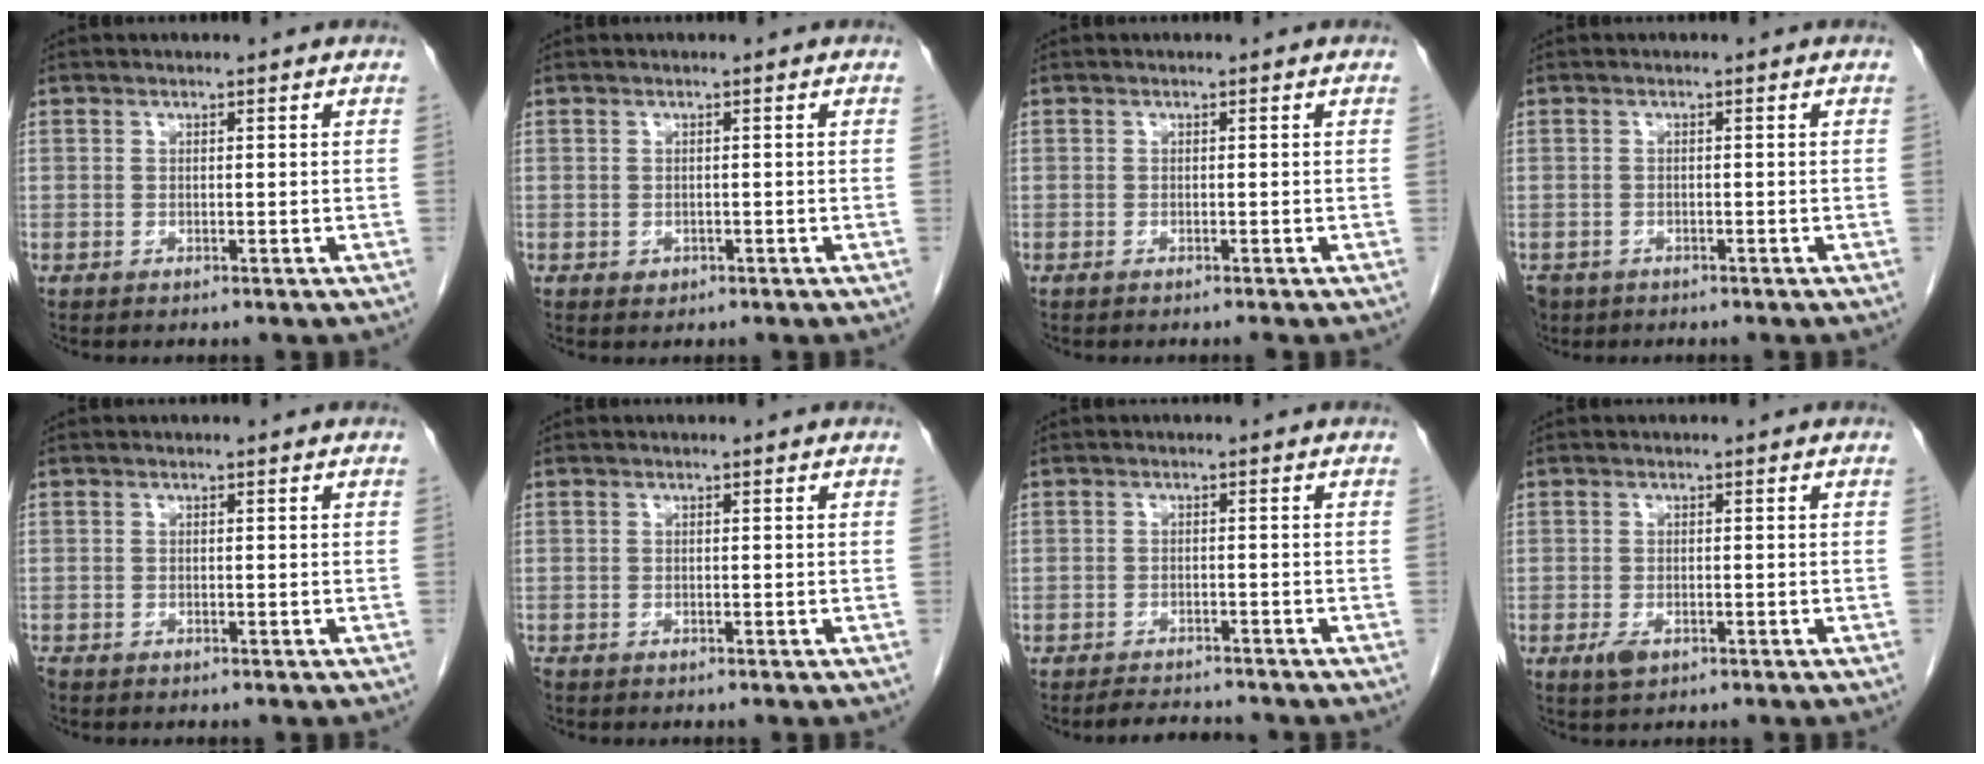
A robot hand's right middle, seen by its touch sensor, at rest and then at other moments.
{"total": 0.9, "force": [-0.3, 0.8, 0.3], "torque": [-0.007, 0.002, 0.000]}
{"total": 0.5, "force": [-0.4, -0.1, 0.2], "torque": [-0.007, -0.001, -0.009]}
{"total": 5.1, "force": [-3.4, 3.6, 1.5], "torque": [-0.036, -0.003, -0.056]}
{"total": 0.9, "force": [-0.7, 0.4, 0.2], "torque": [-0.009, -0.002, -0.015]}
{"total": 0.7, "force": [-0.6, 0.4, 0.2], "torque": [-0.008, -0.001, -0.013]}
{"total": 3.7, "force": [-3.6, 0.8, 0.5], "torque": [-0.011, -0.010, -0.057]}
{"total": 2.1, "force": [-1.0, 1.0, 1.5], "torque": [-0.029, -0.001, -0.013]}